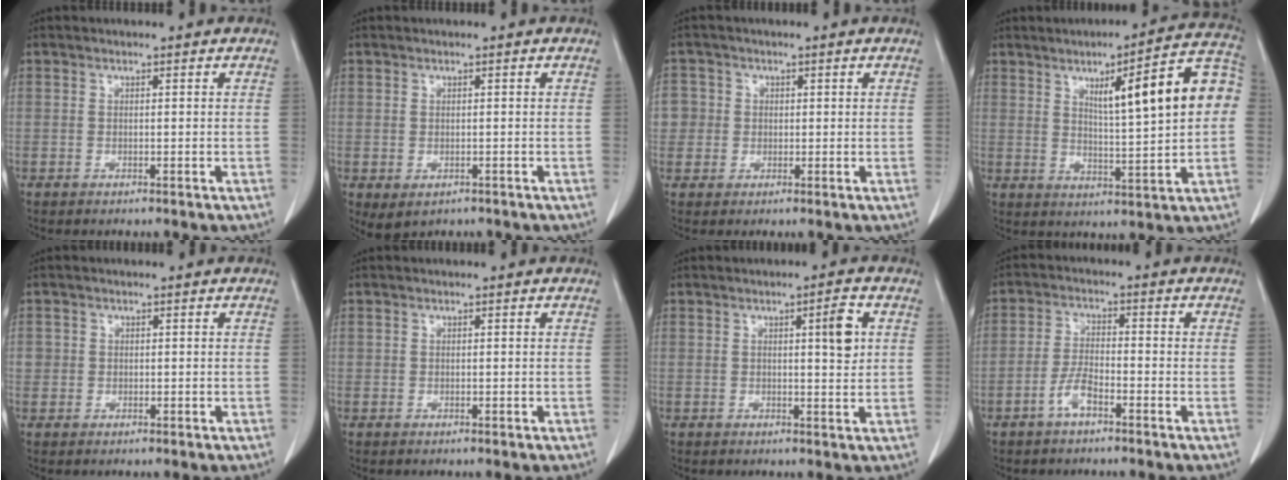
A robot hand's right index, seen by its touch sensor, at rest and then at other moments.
{"total": 3.0, "force": [-1.4, 1.9, 1.8], "torque": [-0.034, -0.008, -0.010]}
{"total": 4.1, "force": [0.3, 4.1, 0.2], "torque": [0.008, 0.013, 0.004]}
{"total": 14.9, "force": [3.2, 1.6, 14.5], "torque": [-0.199, 0.026, 0.045]}
{"total": 1.7, "force": [-0.1, 1.7, 0.3], "torque": [-0.002, 0.005, 0.001]}
{"total": 0.0}
{"total": 4.0, "force": [1.1, 0.6, 3.8], "torque": [-0.054, 0.001, 0.013]}
{"total": 4.1, "force": [-2.5, 1.1, 3.0], "torque": [-0.065, 0.005, -0.050]}